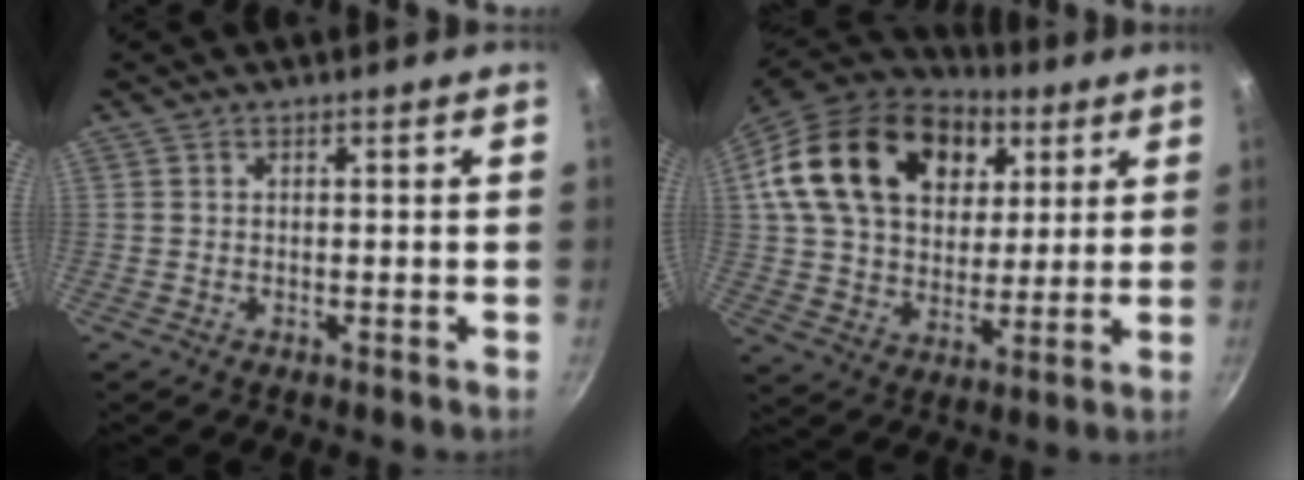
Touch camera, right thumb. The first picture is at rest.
{"total": 24.9, "force": [9.3, 17.4, 15.2], "torque": [-0.246, -0.005, 0.159]}